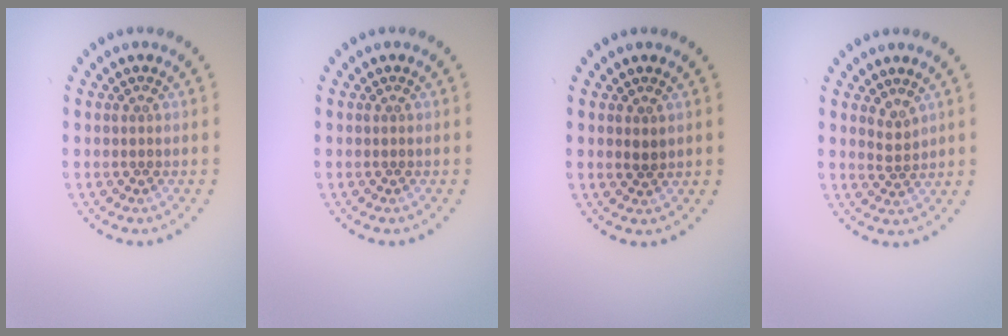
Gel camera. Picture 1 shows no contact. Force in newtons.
{"total": 0.0}
{"total": 0.8, "press": 0.7, "slide": 0.4}
{"total": 1.5, "press": 1.0, "slide": 1.2}